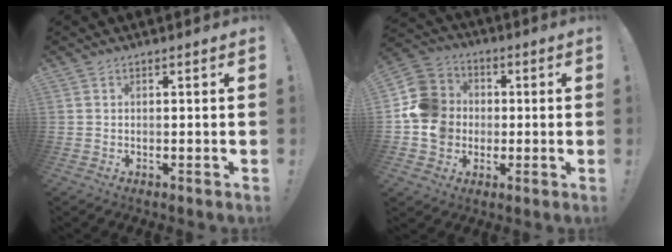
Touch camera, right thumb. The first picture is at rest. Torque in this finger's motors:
{"motor_torque": [1.85, 2.18, 0.93, -0.74, 0.08]}